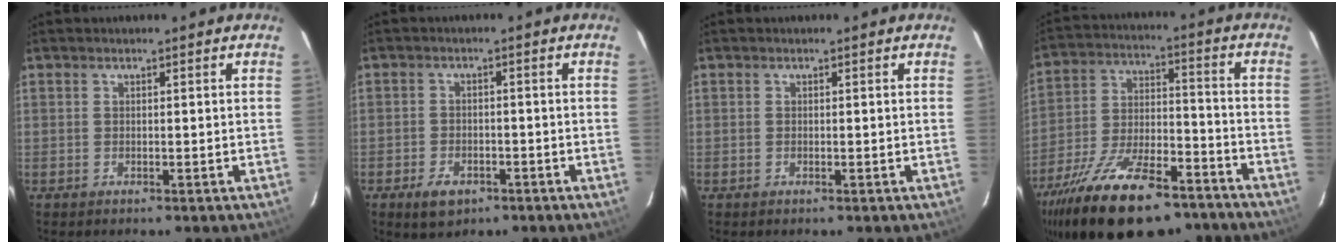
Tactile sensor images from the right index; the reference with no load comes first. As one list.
[{"total": 5.4, "force": [-3.2, 3.3, 2.8], "torque": [-0.070, 0.000, -0.049]}, {"total": 0.0}, {"total": 24.5, "force": [-17.4, 9.6, 14.2], "torque": [-0.268, -0.020, -0.267]}]